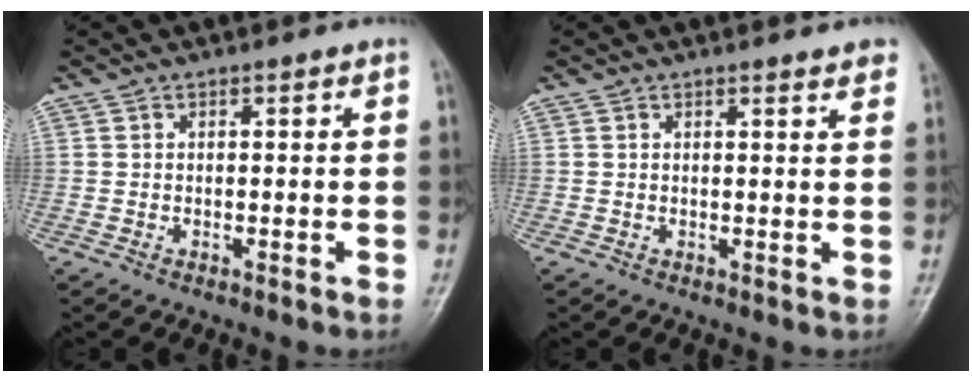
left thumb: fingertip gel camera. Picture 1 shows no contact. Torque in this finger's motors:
{"motor_torque": [0.23, 0.31, 0.44, -0.22, -0.02]}